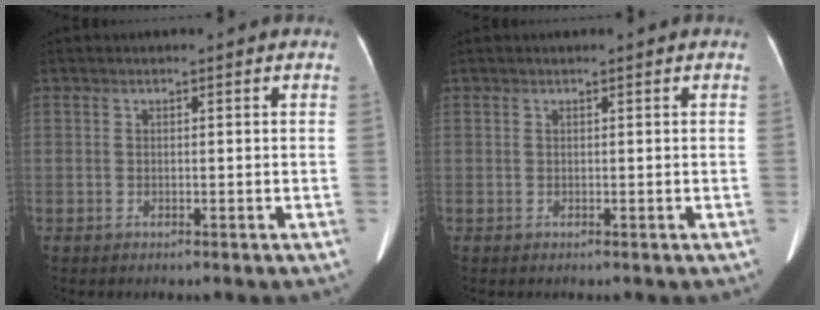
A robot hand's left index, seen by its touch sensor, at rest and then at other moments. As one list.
[{"total": 0.0}]